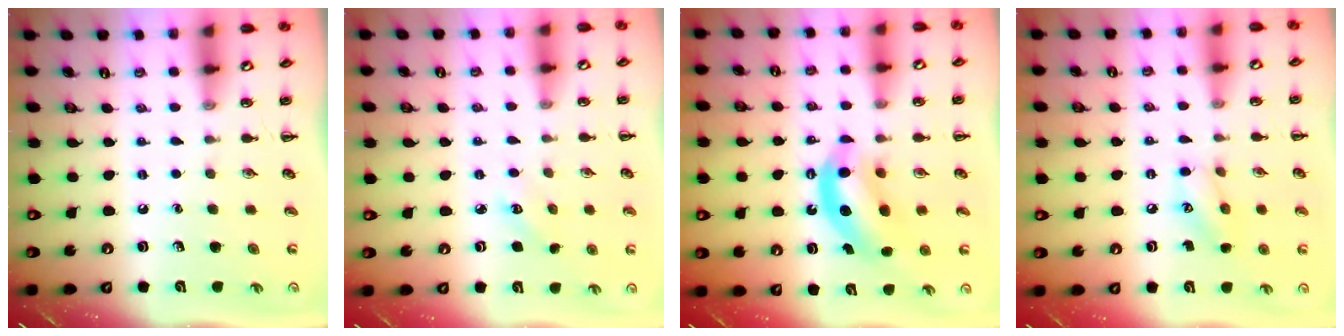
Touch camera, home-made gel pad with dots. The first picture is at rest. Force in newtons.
{"total": 2.3, "press": 2.2, "slide": 0.6}
{"total": 9.6, "press": 9.3, "slide": 2.3}
{"total": 9.5, "press": 9.4, "slide": 1.5}